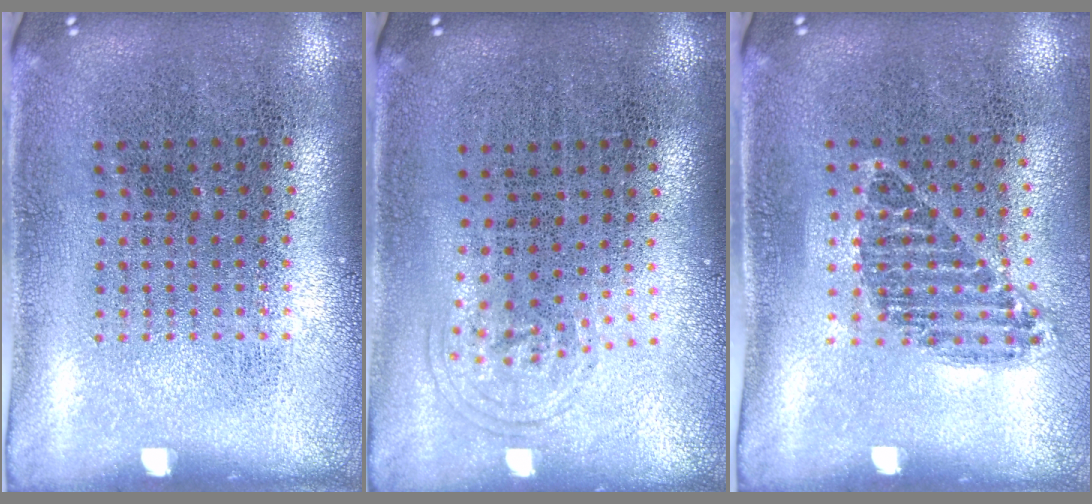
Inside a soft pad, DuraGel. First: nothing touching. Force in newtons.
{"total": 0.8, "press": 0.6, "slide": 0.5}
{"total": 1.0, "press": 0.8, "slide": 0.5}